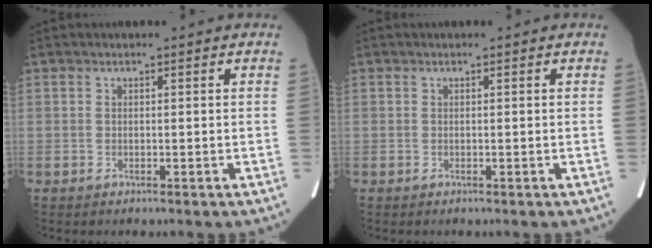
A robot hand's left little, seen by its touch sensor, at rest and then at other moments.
{"total": 0.0}